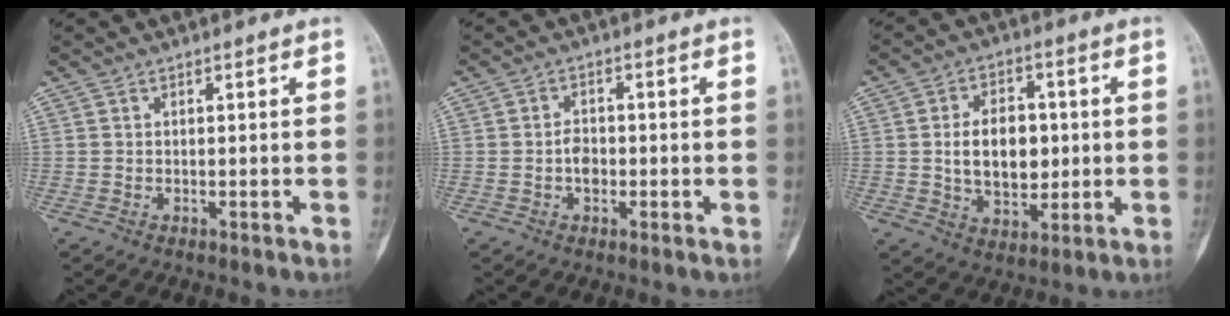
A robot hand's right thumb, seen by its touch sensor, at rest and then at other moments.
{"total": 2.8, "force": [-0.6, 2.0, 1.8], "torque": [-0.017, 0.009, -0.017]}
{"total": 11.6, "force": [0.4, 7.7, 8.7], "torque": [-0.107, 0.004, 0.012]}